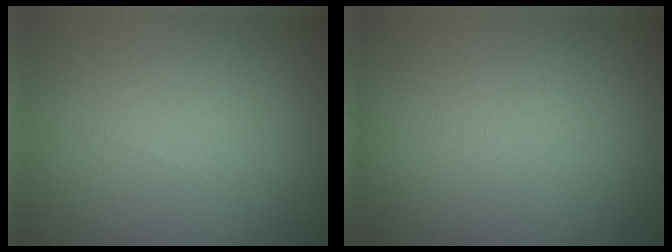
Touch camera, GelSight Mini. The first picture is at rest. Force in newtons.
{"total": 0.0}